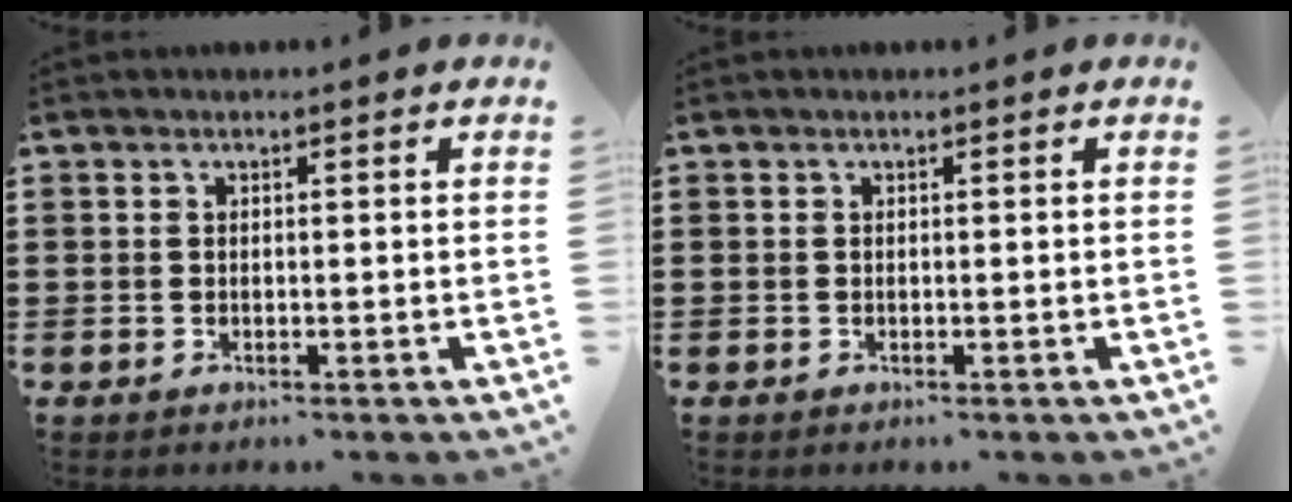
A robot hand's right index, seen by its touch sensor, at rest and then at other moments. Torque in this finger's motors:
{"motor_torque": [-0.84, 1.30, -0.02, 0.00]}